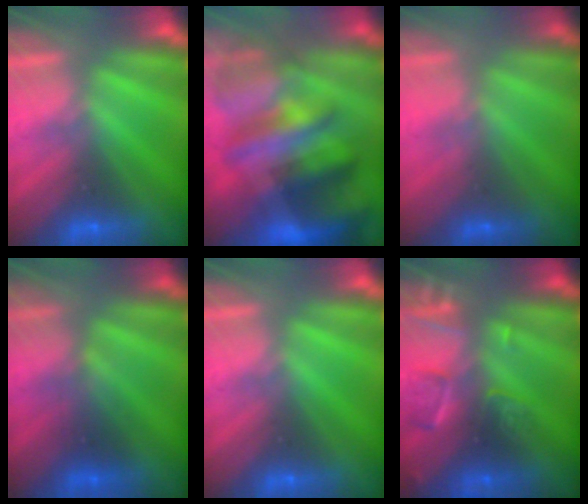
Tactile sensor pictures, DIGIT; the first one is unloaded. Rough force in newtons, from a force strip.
{"total": 7.5}
{"total": 1.5}
{"total": 3.2}
{"total": 0.0}
{"total": 2.5}